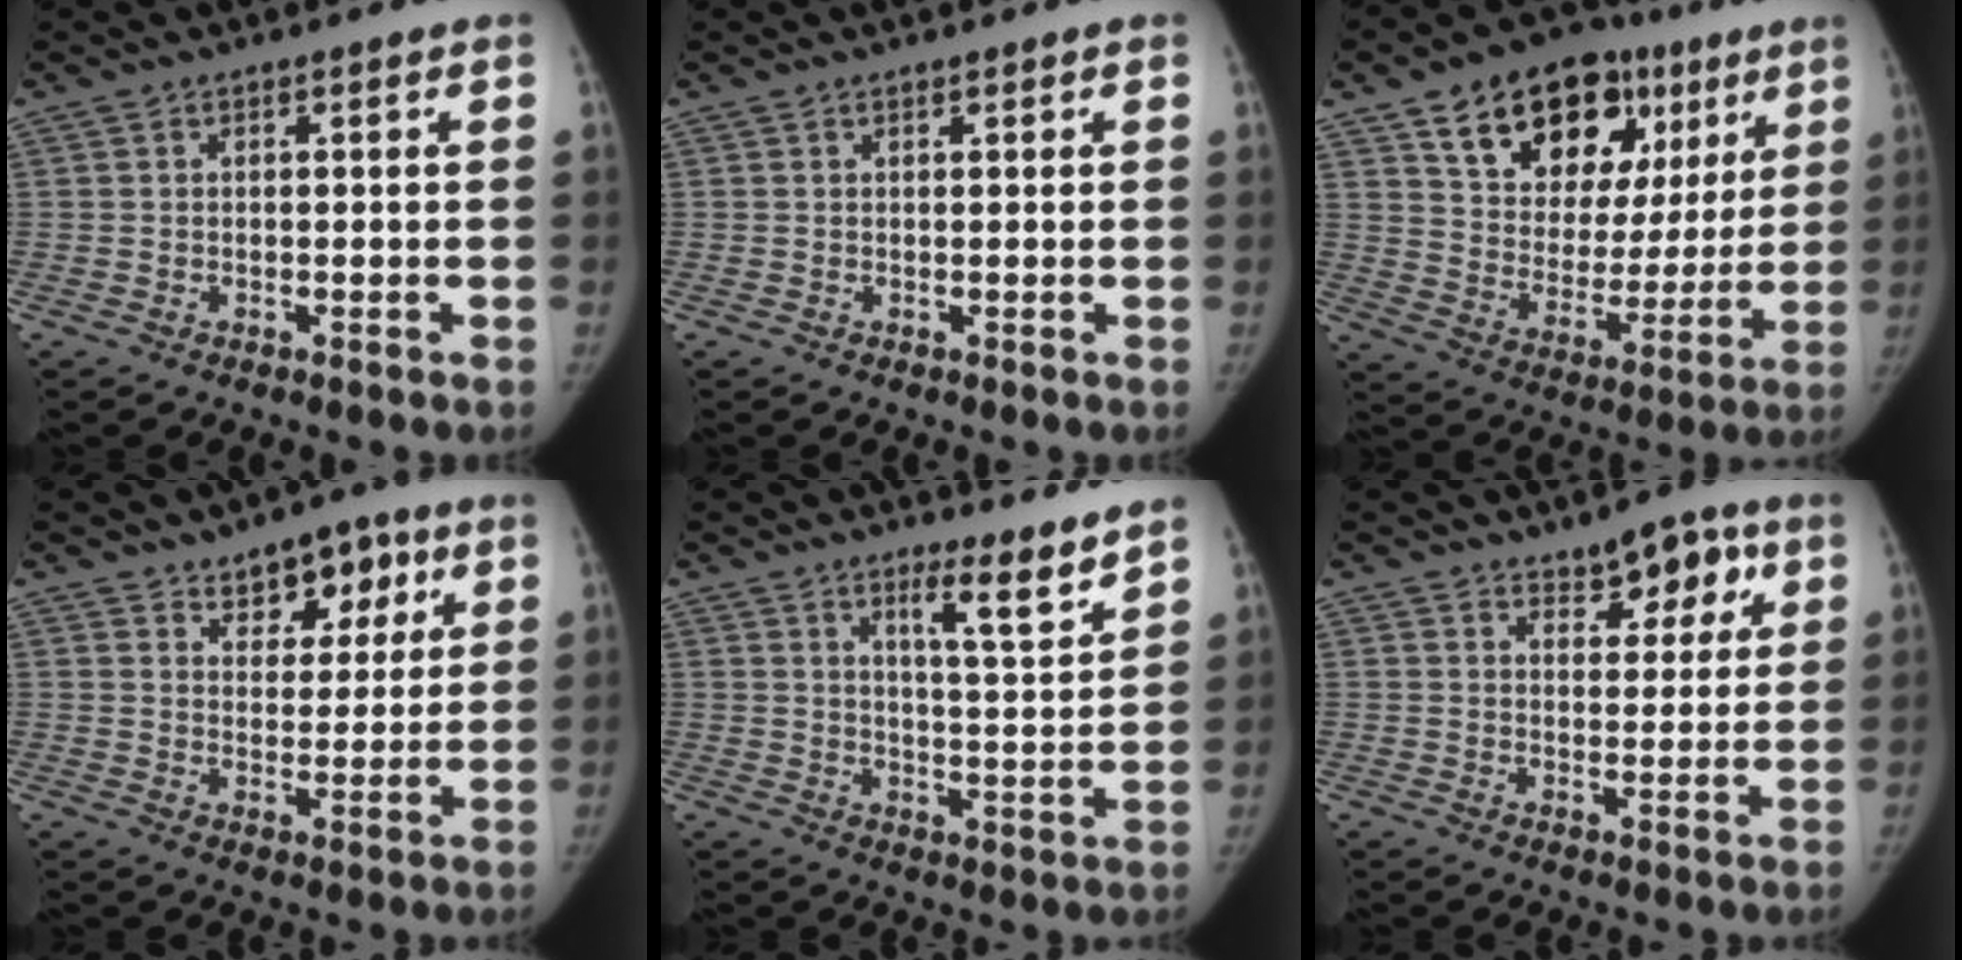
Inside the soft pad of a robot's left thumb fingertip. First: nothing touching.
{"total": 0.7, "force": [0.5, 0.3, 0.3], "torque": [-0.001, 0.000, 0.007]}
{"total": 23.9, "force": [12.3, 15.1, 13.8], "torque": [-0.154, -0.009, 0.198]}
{"total": 8.7, "force": [5.1, 5.3, 4.6], "torque": [-0.020, -0.023, 0.075]}
{"total": 7.8, "force": [5.8, 1.0, 5.2], "torque": [-0.071, -0.052, 0.092]}
{"total": 7.6, "force": [4.5, 4.1, 4.6], "torque": [-0.022, -0.020, 0.062]}